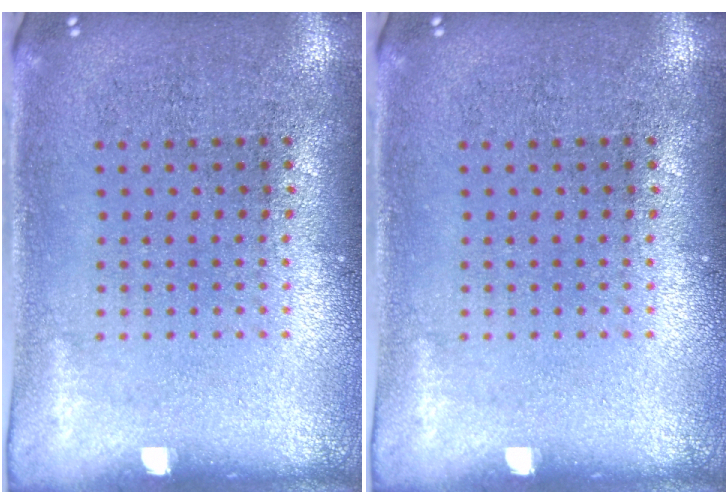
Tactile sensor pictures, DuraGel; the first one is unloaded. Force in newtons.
{"total": 0.0}